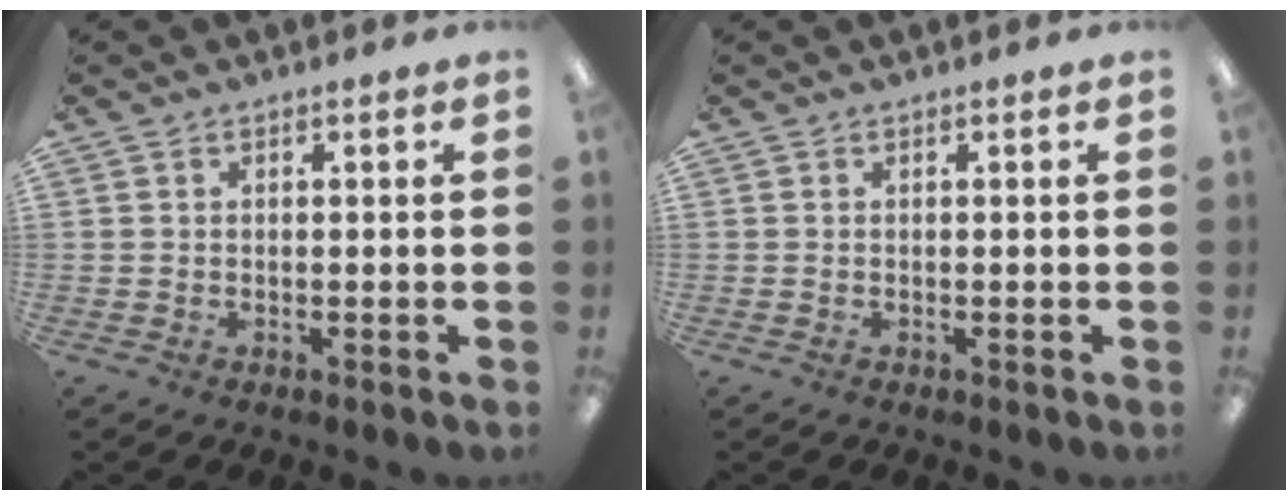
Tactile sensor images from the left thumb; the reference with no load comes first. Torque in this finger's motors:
{"motor_torque": [0.00, 0.00, 0.09, 0.04, 0.00]}